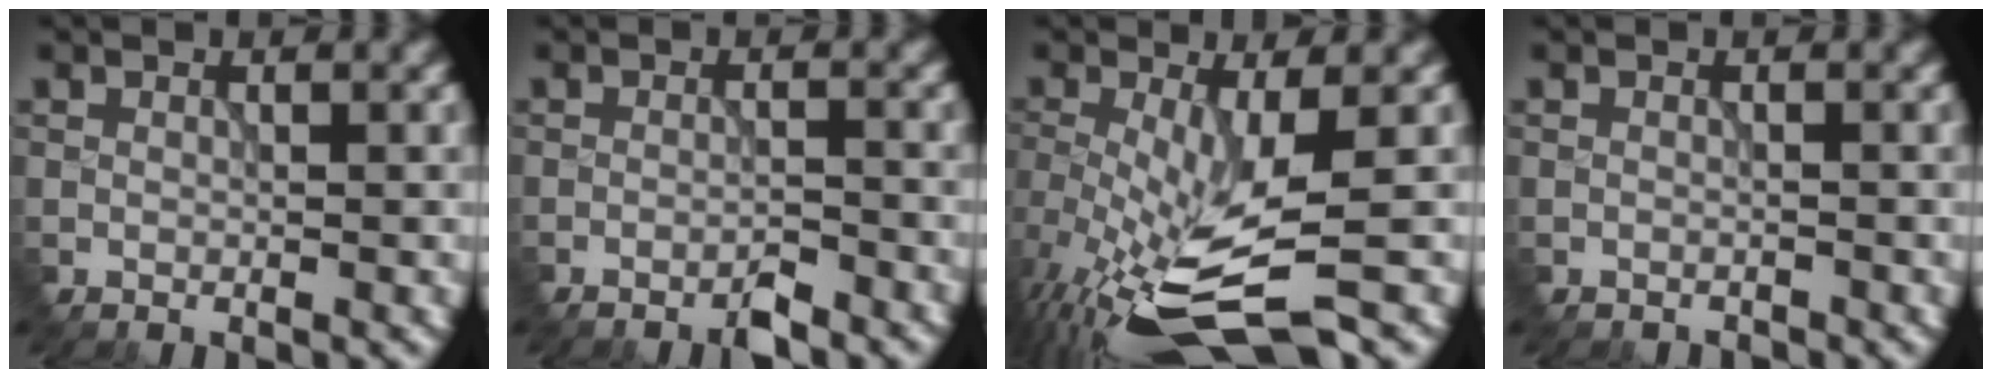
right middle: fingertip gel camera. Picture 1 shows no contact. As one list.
[{"total": 1.8, "force": [-1.8, 0.0, 0.3], "torque": [-0.008, 0.007, -0.040]}, {"total": 7.7, "force": [-3.2, 2.0, 6.8], "torque": [-0.161, -0.017, -0.064]}, {"total": 1.3, "force": [-1.1, -0.1, -0.7], "torque": [0.014, 0.003, -0.020]}]